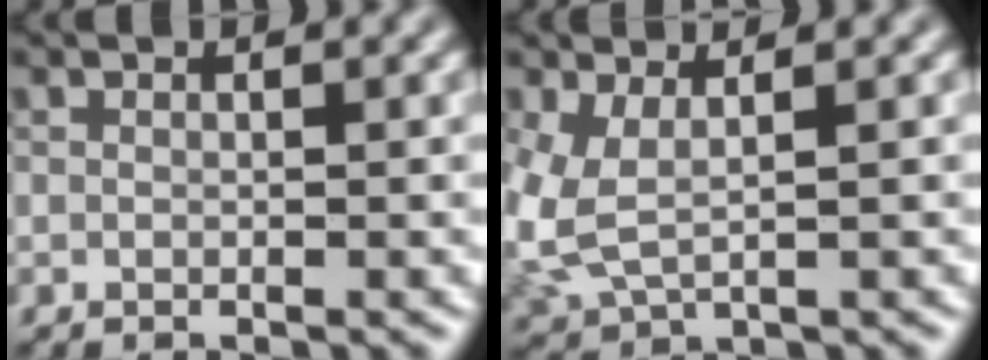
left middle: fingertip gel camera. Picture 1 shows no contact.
{"total": 4.0, "force": [0.6, 2.1, 3.3], "torque": [-0.097, -0.008, 0.014]}